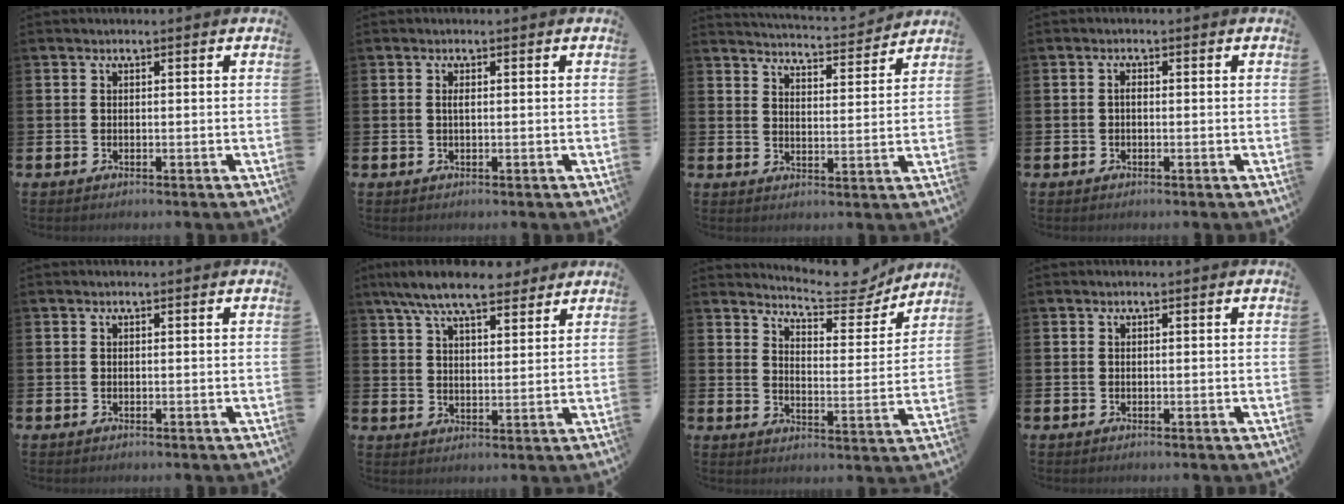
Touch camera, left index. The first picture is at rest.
{"total": 0.8, "force": [0.1, 0.1, 0.7], "torque": [-0.014, 0.000, 0.002]}
{"total": 4.9, "force": [4.9, 0.1, 0.4], "torque": [-0.022, -0.038, 0.084]}
{"total": 0.8, "force": [-0.2, 0.4, 0.6], "torque": [-0.012, 0.001, -0.006]}
{"total": 0.0}
{"total": 8.7, "force": [7.7, 2.0, 3.6], "torque": [-0.092, -0.018, 0.142]}
{"total": 7.3, "force": [7.0, 1.3, 1.6], "torque": [-0.041, -0.051, 0.120]}
{"total": 0.0}